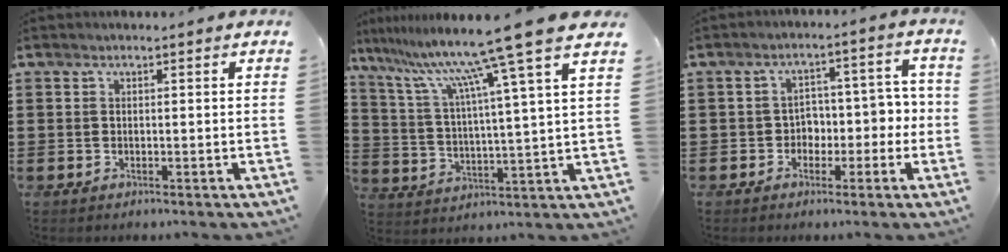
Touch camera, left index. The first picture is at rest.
{"total": 12.3, "force": [9.6, -1.8, 7.6], "torque": [-0.176, -0.059, 0.146]}
{"total": 4.0, "force": [-1.3, 3.6, 1.4], "torque": [-0.036, 0.006, -0.035]}